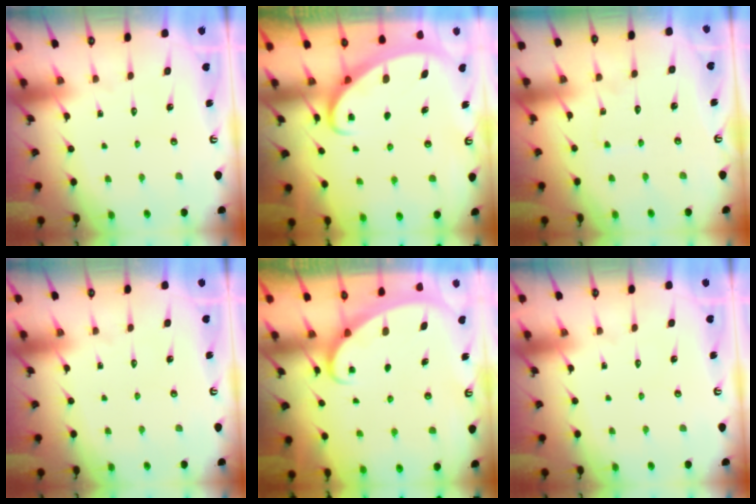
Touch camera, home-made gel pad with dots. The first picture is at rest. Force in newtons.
{"total": 2.4, "press": 2.3, "slide": 0.3}
{"total": 3.2, "press": 3.1, "slide": 0.3}
{"total": 0.0}
{"total": 2.2, "press": 2.2, "slide": 0.1}
{"total": 0.0}